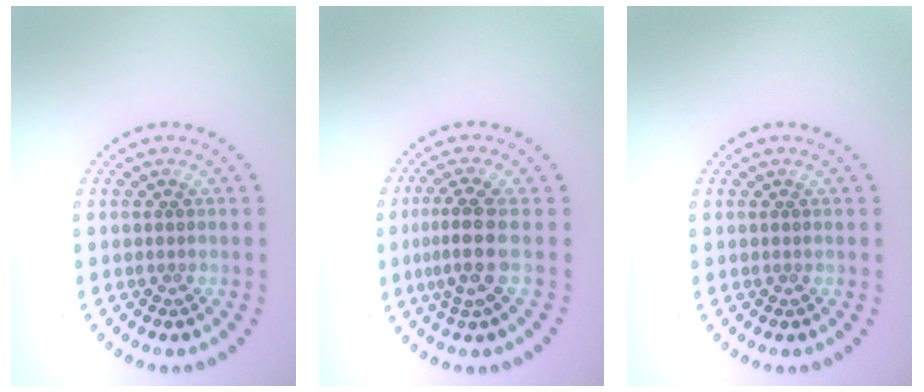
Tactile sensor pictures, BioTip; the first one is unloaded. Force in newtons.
{"total": 3.2, "press": 2.4, "slide": 2.0}
{"total": 0.0}